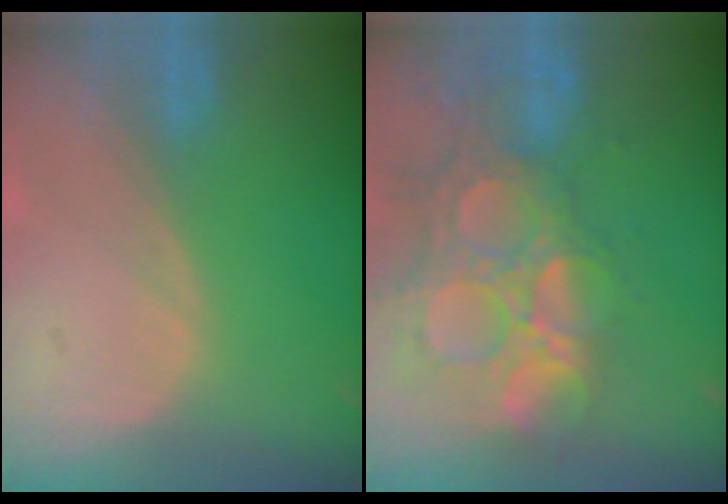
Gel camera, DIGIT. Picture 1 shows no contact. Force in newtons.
{"total": 14.9, "press": 12.3, "slide": 8.4}